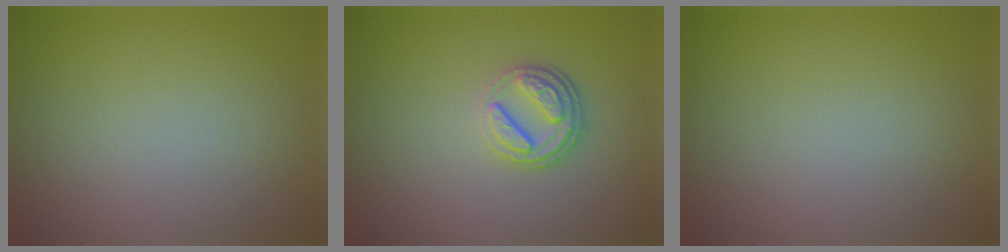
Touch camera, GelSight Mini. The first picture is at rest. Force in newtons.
{"total": 3.5, "press": 2.6, "slide": 2.3}
{"total": 0.0}